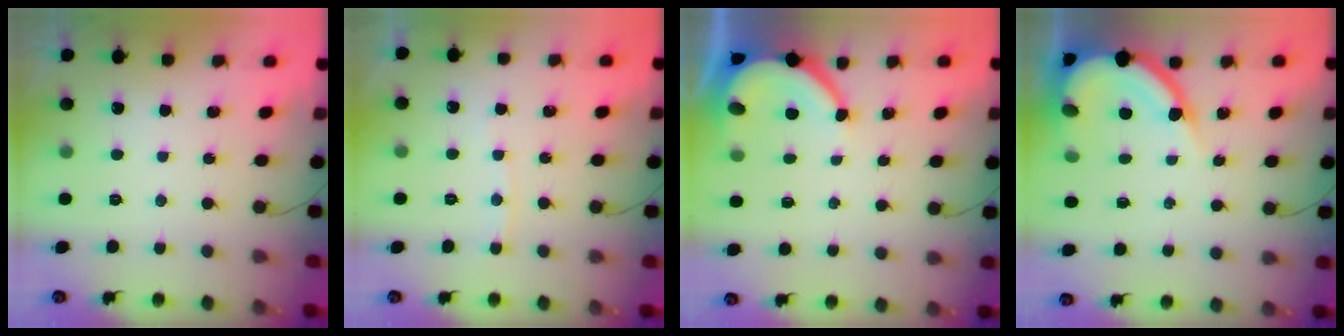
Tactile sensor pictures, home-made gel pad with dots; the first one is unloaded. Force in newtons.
{"total": 3.9, "press": 3.9, "slide": 0.6}
{"total": 6.4, "press": 6.4, "slide": 0.5}
{"total": 11.6, "press": 11.6, "slide": 1.0}